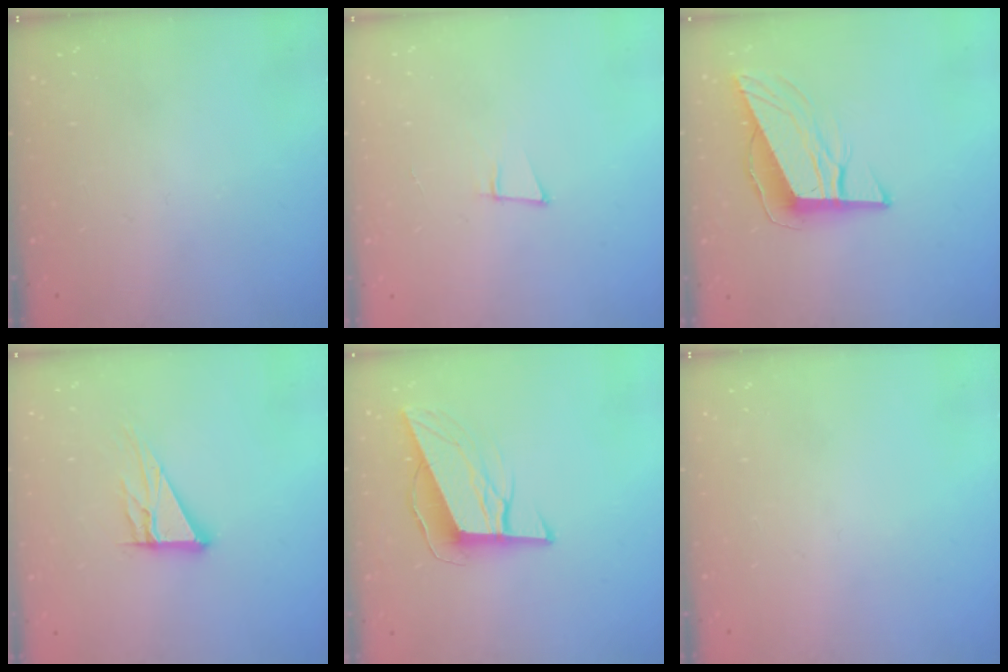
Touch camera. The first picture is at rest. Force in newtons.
{"total": 5.2, "press": 4.3, "slide": 2.9}
{"total": 10.3, "press": 10.2, "slide": 1.9}
{"total": 10.3, "press": 10.2, "slide": 1.0}
{"total": 10.3, "press": 9.8, "slide": 3.0}
{"total": 0.0}